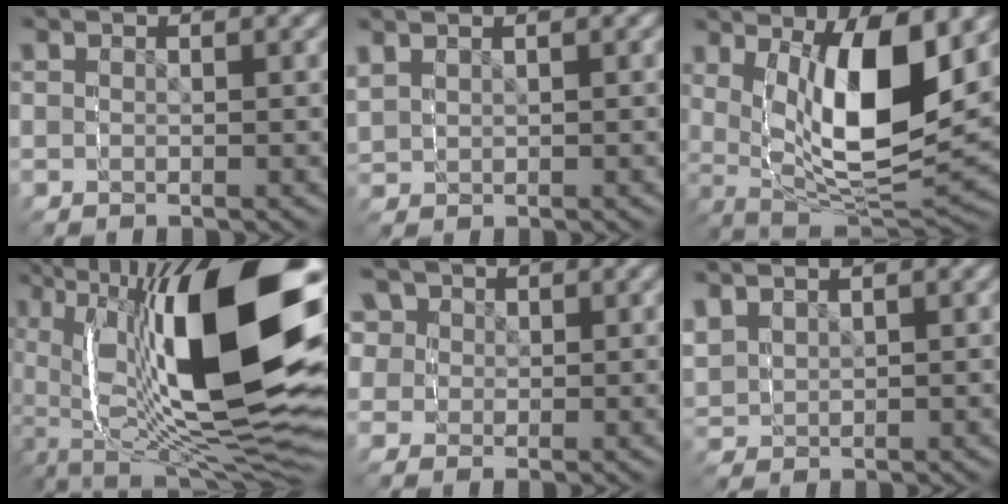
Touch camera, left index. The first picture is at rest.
{"total": 1.5, "force": [0.7, 1.3, -0.2], "torque": [-0.016, -0.003, 0.018]}
{"total": 10.7, "force": [3.1, 6.8, 7.7], "torque": [-0.177, -0.011, 0.055]}
{"total": 14.5, "force": [-0.9, 6.8, 12.8], "torque": [-0.204, -0.003, -0.006]}
{"total": 6.2, "force": [1.8, 5.9, 0.5], "torque": [-0.026, -0.026, 0.032]}
{"total": 3.3, "force": [1.4, 3.0, 0.5], "torque": [-0.044, -0.006, 0.030]}